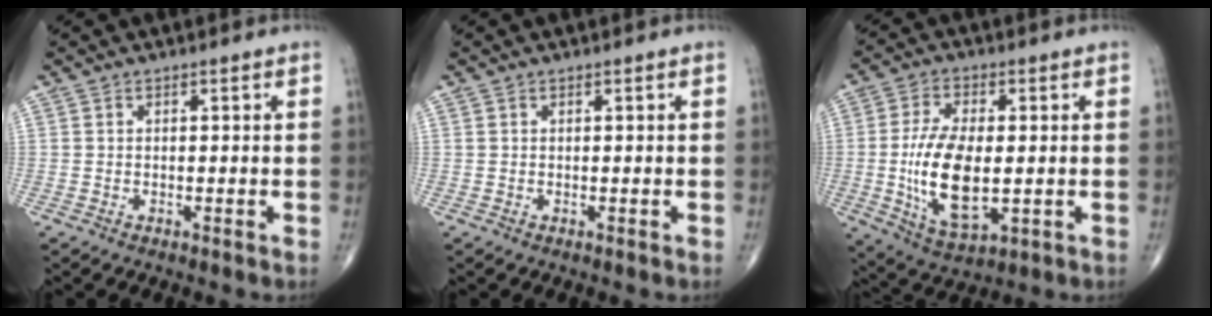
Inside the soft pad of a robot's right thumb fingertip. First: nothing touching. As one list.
[{"total": 0.0}, {"total": 13.9, "force": [-1.1, 6.5, 12.2], "torque": [-0.233, -0.012, -0.014]}]